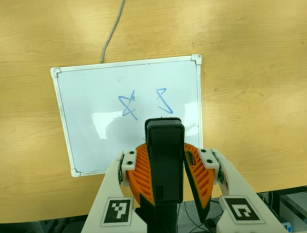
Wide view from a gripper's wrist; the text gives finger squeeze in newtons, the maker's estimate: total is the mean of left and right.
{"total": 9.1, "left": 8.7, "right": 9.5}